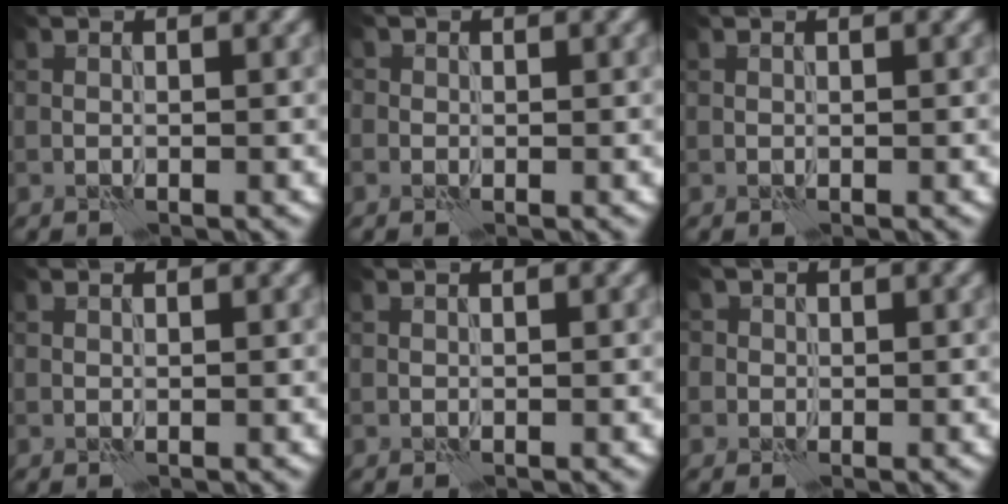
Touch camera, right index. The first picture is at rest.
{"total": 0.7, "force": [0.0, 0.7, 0.2], "torque": [0.000, 0.000, -0.003]}
{"total": 0.0}
{"total": 0.0}
{"total": 0.0}
{"total": 2.2, "force": [0.9, 2.0, 0.6], "torque": [-0.003, 0.007, 0.004]}